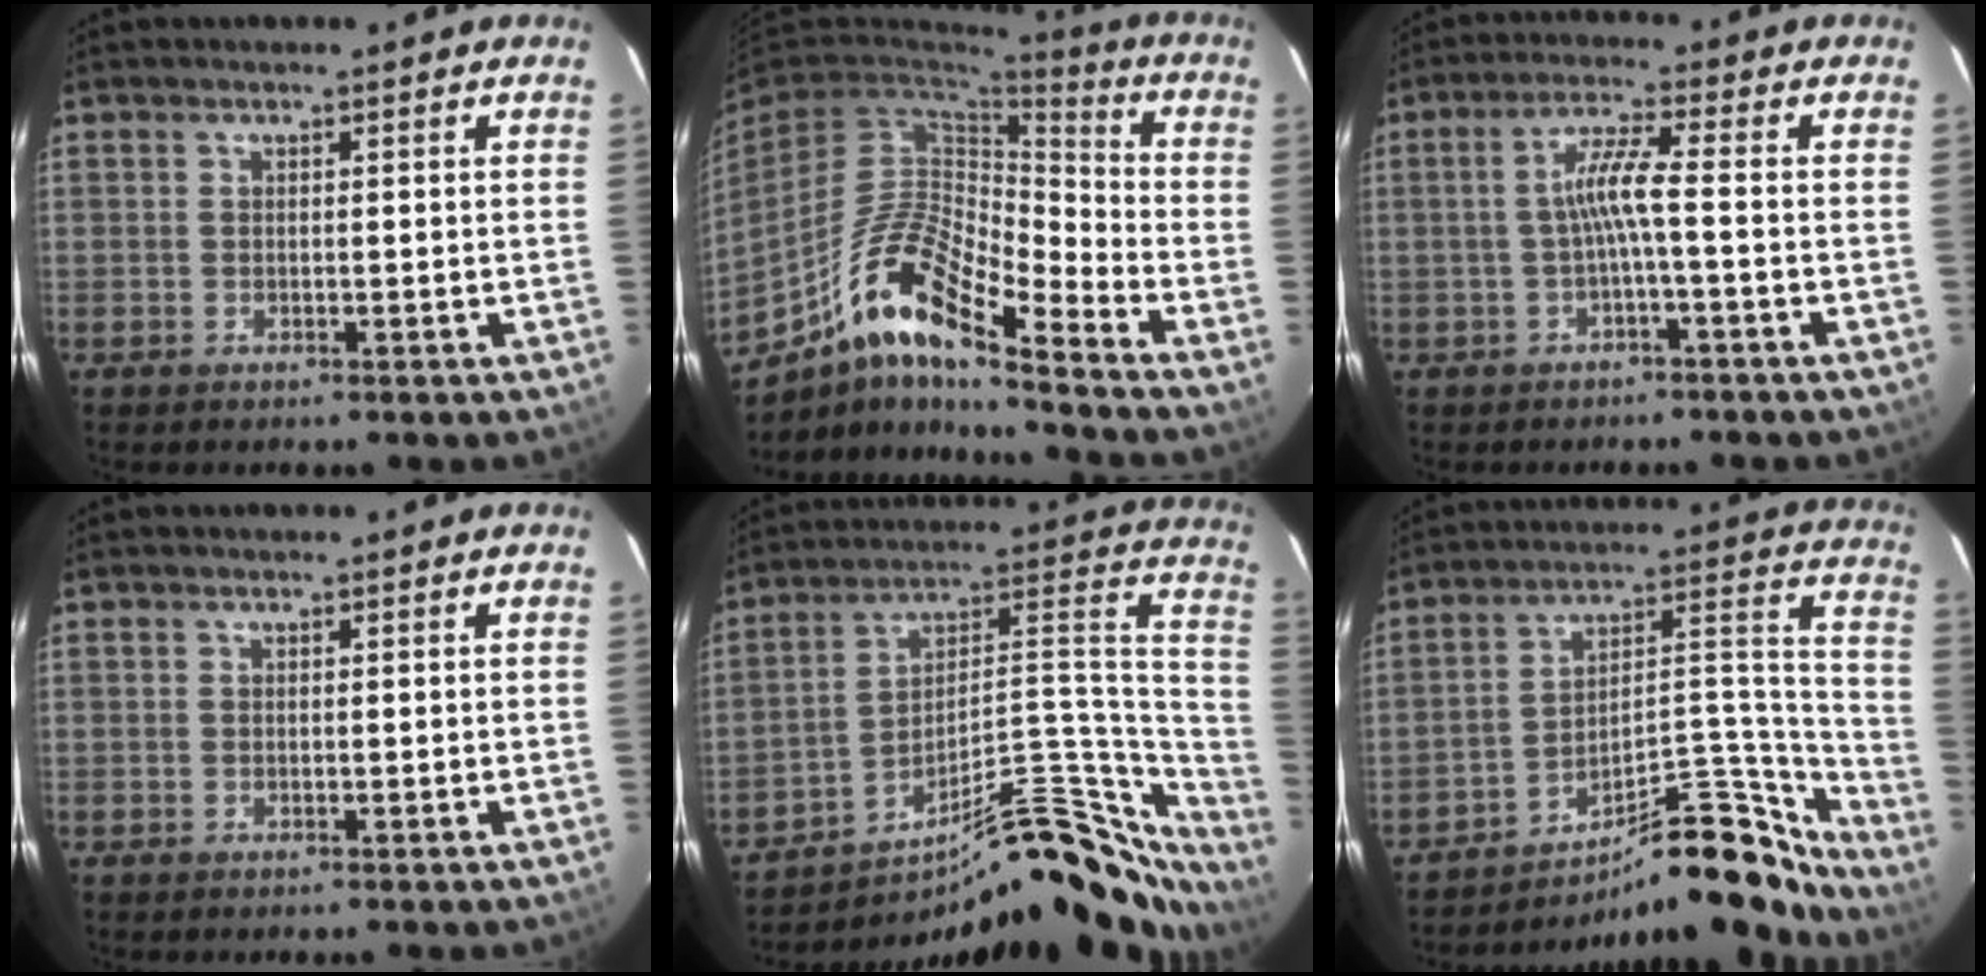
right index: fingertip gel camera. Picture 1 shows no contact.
{"total": 15.6, "force": [-9.9, 3.3, 11.6], "torque": [-0.217, -0.007, -0.199]}
{"total": 4.9, "force": [-1.4, -0.6, 4.7], "torque": [-0.101, 0.008, -0.023]}
{"total": 0.0}
{"total": 27.1, "force": [-20.0, 9.1, 15.9], "torque": [-0.190, 0.044, -0.283]}
{"total": 21.4, "force": [-19.1, 5.2, 8.1], "torque": [-0.086, 0.057, -0.280]}